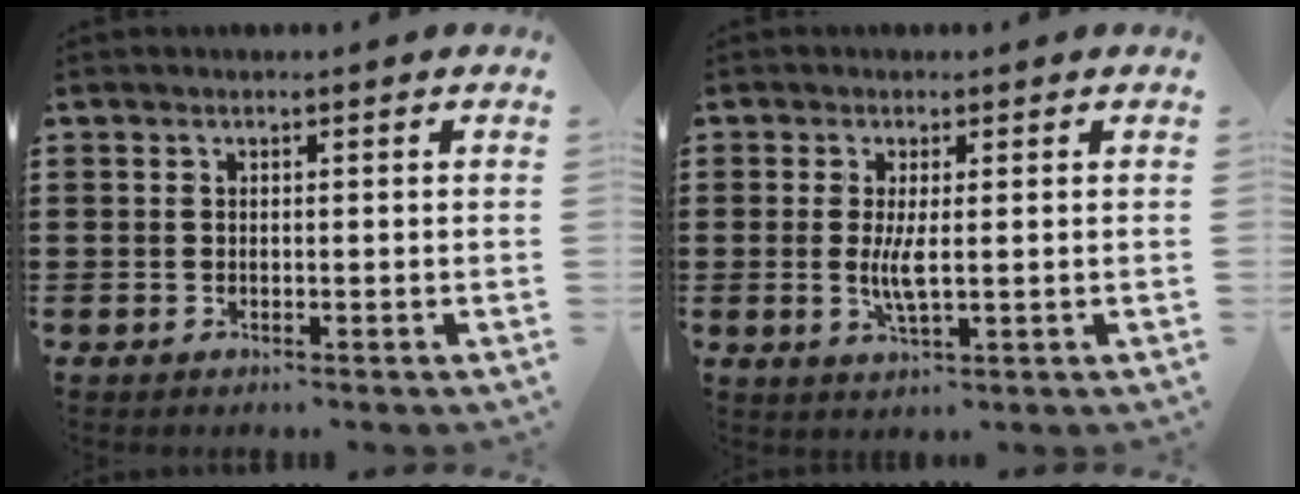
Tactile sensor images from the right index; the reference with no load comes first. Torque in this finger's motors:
{"motor_torque": [2.06, 0.08, 0.87, 0.16]}